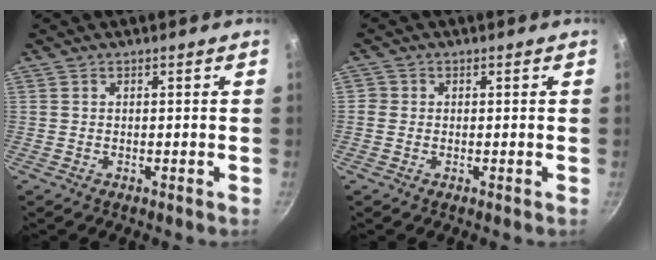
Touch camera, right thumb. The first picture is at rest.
{"total": 1.7, "force": [-0.1, 1.6, 0.4], "torque": [0.000, 0.006, -0.006]}